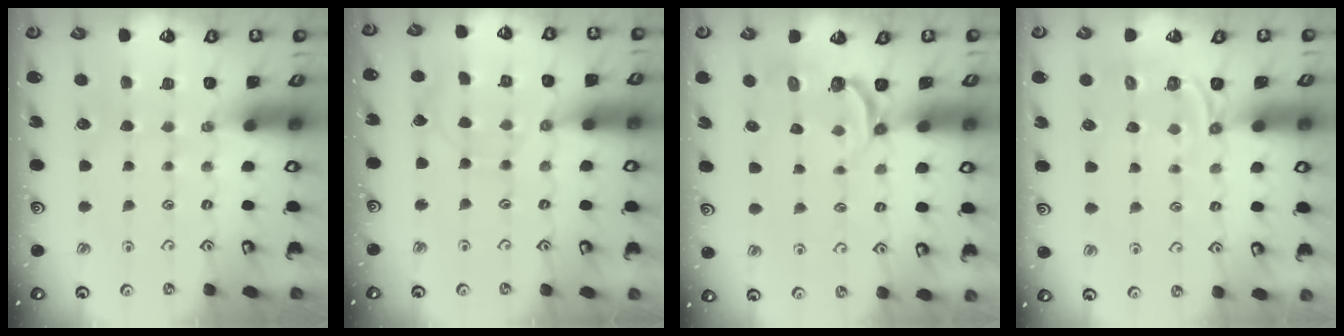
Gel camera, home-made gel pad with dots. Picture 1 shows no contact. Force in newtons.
{"total": 5.8, "press": 5.7, "slide": 0.6}
{"total": 4.8, "press": 3.7, "slide": 3.0}
{"total": 5.0, "press": 4.3, "slide": 2.5}